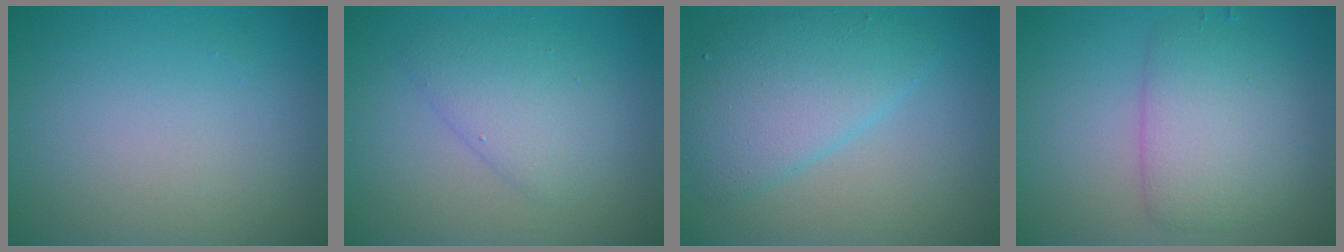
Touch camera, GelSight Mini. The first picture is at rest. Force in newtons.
{"total": 3.0, "press": 3.0, "slide": 0.3}
{"total": 5.2, "press": 5.2, "slide": 0.2}
{"total": 4.7, "press": 4.7, "slide": 0.2}